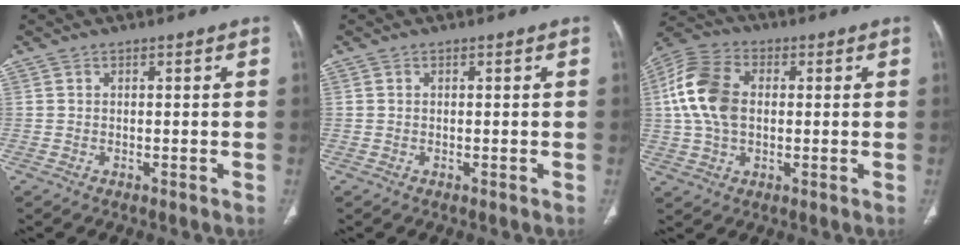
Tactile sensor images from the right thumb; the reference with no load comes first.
{"total": 0.0}
{"total": 12.7, "force": [1.3, 8.5, 9.4], "torque": [-0.189, 0.023, 0.019]}